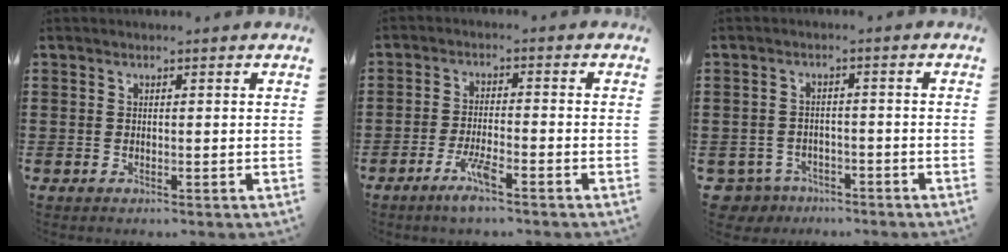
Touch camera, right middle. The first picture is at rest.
{"total": 4.5, "force": [-2.8, 0.6, 3.4], "torque": [-0.076, -0.004, -0.056]}
{"total": 3.4, "force": [-3.2, 1.2, 0.0], "torque": [-0.024, -0.005, -0.074]}